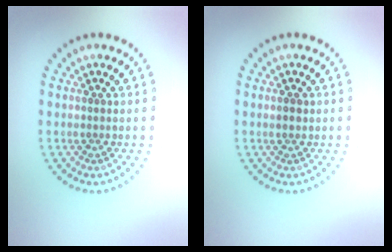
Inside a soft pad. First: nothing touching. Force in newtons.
{"total": 0.9, "press": 0.8, "slide": 0.3}